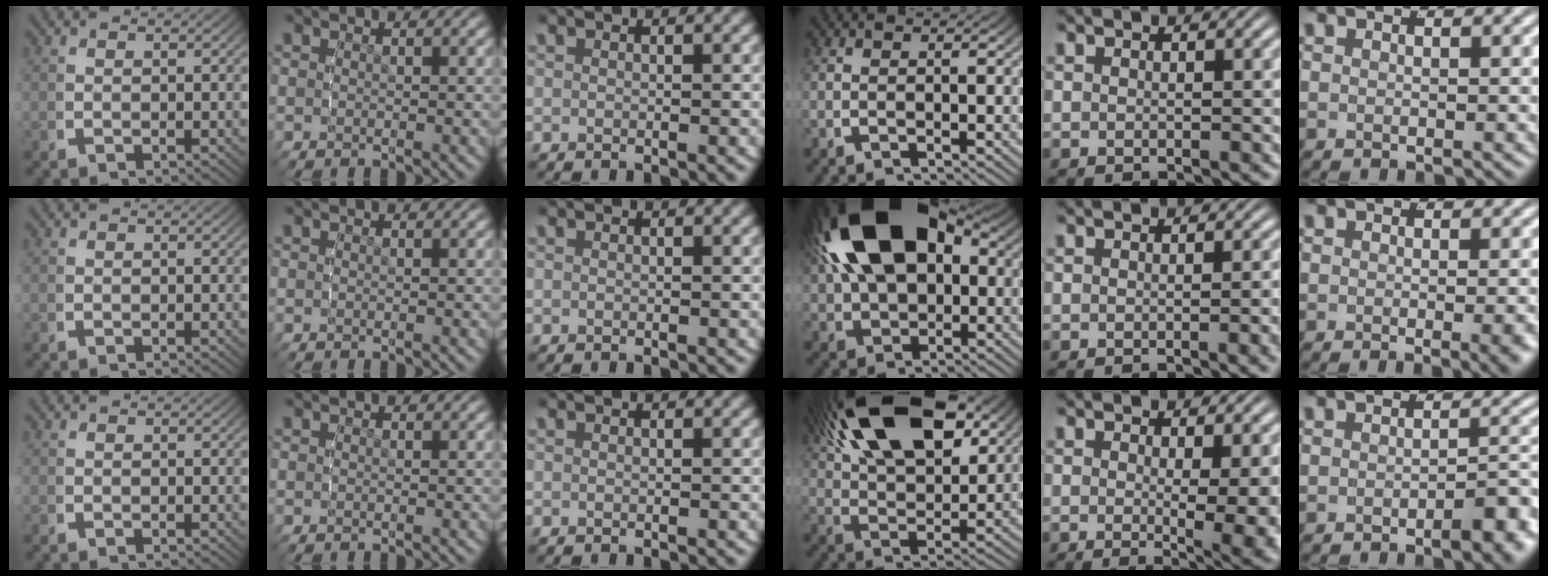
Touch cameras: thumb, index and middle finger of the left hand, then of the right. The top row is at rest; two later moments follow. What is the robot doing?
{"motion": "lift_and_place", "object": "screwdriver"}